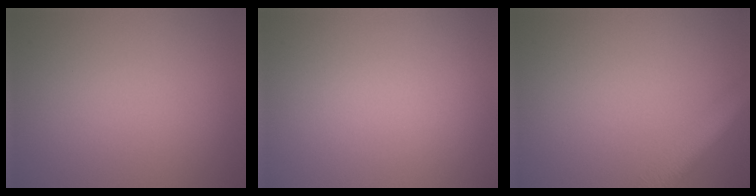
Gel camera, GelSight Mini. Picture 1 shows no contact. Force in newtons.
{"total": 0.0}
{"total": 4.1, "press": 4.1, "slide": 0.3}